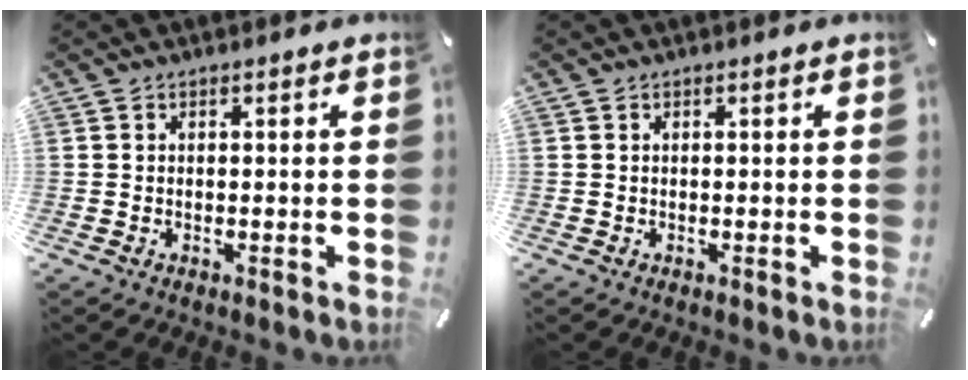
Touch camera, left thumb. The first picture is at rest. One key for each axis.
{"total": 0.0}